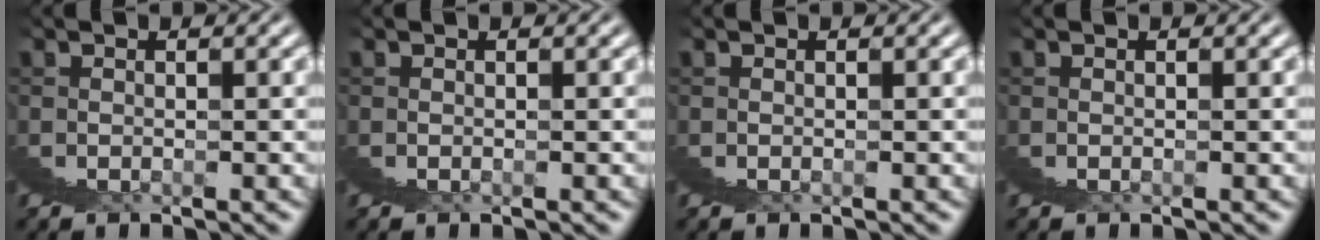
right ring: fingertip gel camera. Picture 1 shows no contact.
{"total": 0.0}
{"total": 0.0}
{"total": 0.0}